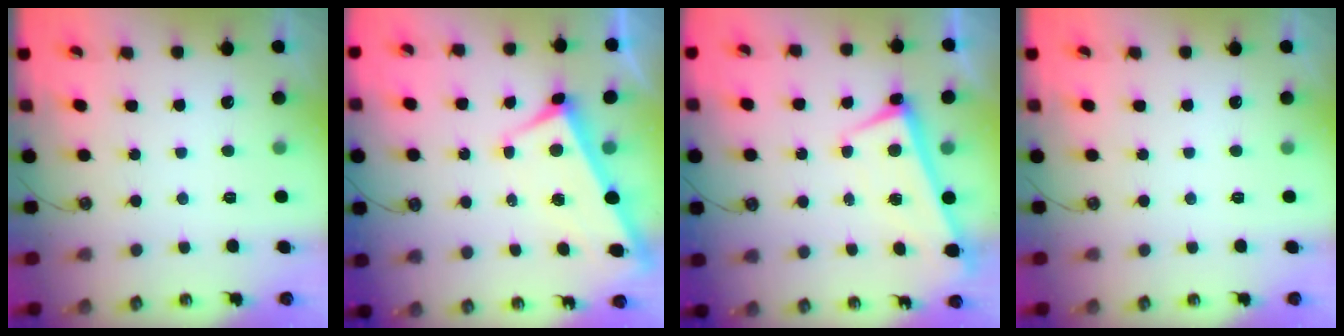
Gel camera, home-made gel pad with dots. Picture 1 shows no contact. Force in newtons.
{"total": 2.9, "press": 2.7, "slide": 0.9}
{"total": 1.2, "press": 0.9, "slide": 0.9}
{"total": 0.0}